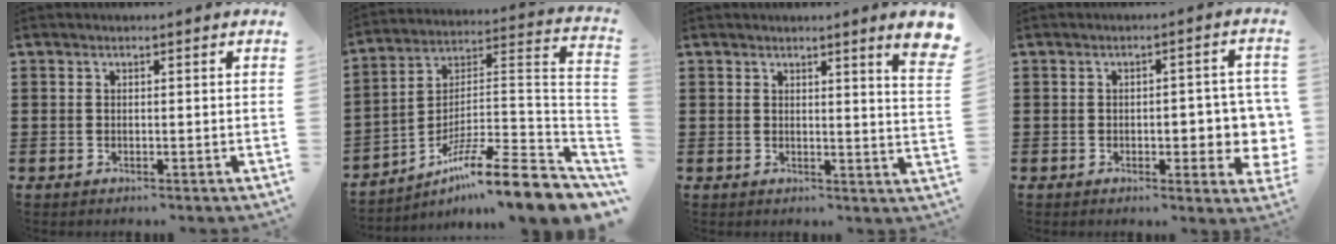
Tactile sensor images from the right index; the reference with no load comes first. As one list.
[{"total": 11.9, "force": [-8.8, 0.9, 7.9], "torque": [-0.125, 0.007, -0.170]}, {"total": 3.7, "force": [2.5, -0.3, 2.7], "torque": [-0.051, -0.007, 0.042]}, {"total": 5.8, "force": [-0.8, 2.3, 5.3], "torque": [-0.068, -0.004, -0.018]}]